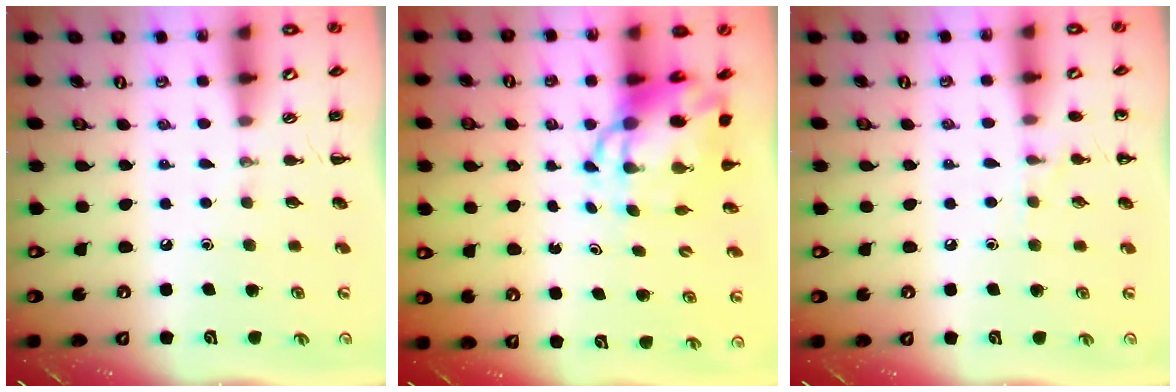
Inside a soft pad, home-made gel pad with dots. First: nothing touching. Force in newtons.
{"total": 7.7, "press": 7.4, "slide": 2.0}
{"total": 6.5, "press": 6.3, "slide": 1.6}